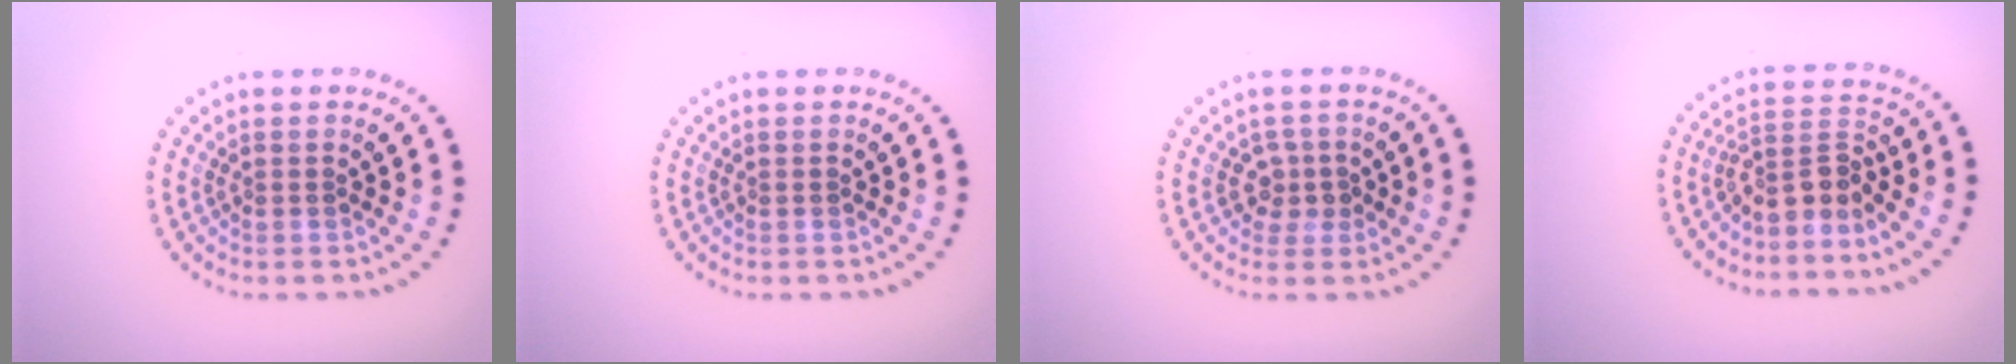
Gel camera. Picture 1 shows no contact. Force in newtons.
{"total": 0.0}
{"total": 1.9, "press": 1.5, "slide": 1.1}
{"total": 3.1, "press": 2.2, "slide": 2.2}